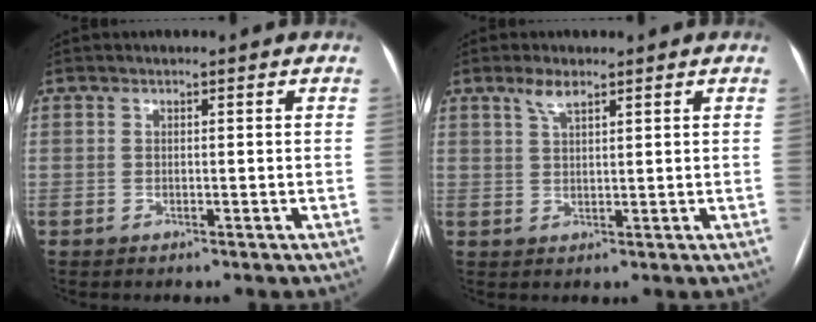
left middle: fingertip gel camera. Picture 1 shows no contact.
{"total": 2.6, "force": [1.8, 0.6, 1.7], "torque": [-0.039, 0.006, 0.038]}